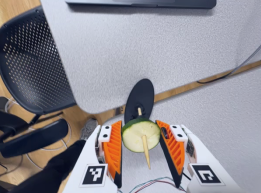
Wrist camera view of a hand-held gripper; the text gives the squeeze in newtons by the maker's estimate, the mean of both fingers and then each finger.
{"total": 8.2, "left": 7.7, "right": 8.6}